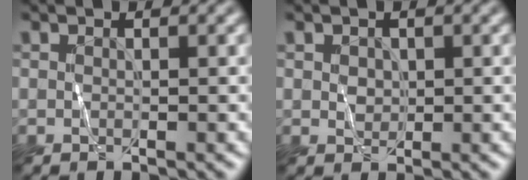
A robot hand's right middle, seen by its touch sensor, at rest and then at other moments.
{"total": 1.0, "force": [0.4, 0.9, 0.1], "torque": [-0.007, 0.000, 0.012]}